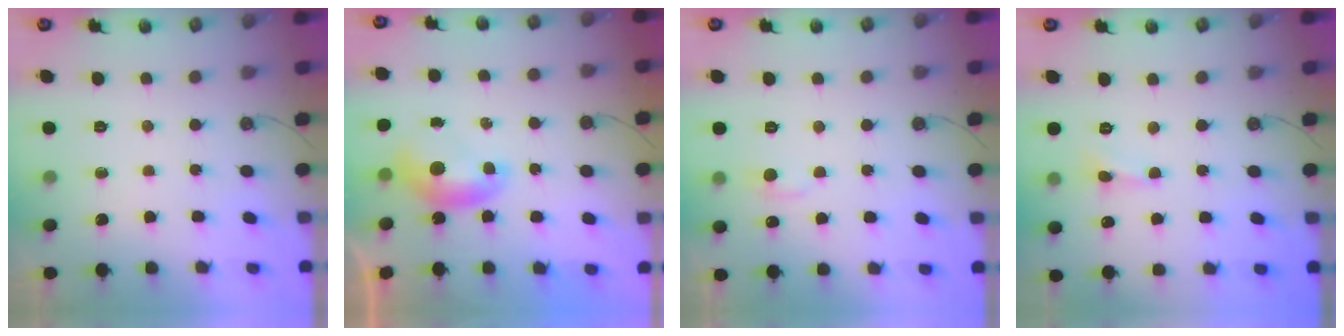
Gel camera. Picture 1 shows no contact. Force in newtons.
{"total": 0.0}
{"total": 1.2, "press": 0.9, "slide": 0.8}
{"total": 0.9, "press": 0.8, "slide": 0.4}